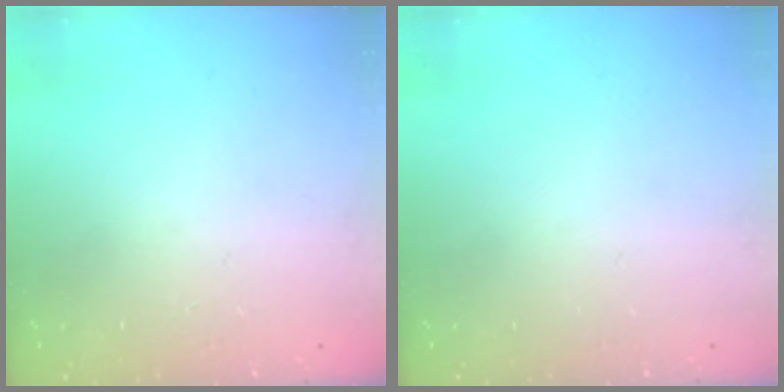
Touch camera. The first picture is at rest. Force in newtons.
{"total": 0.0}